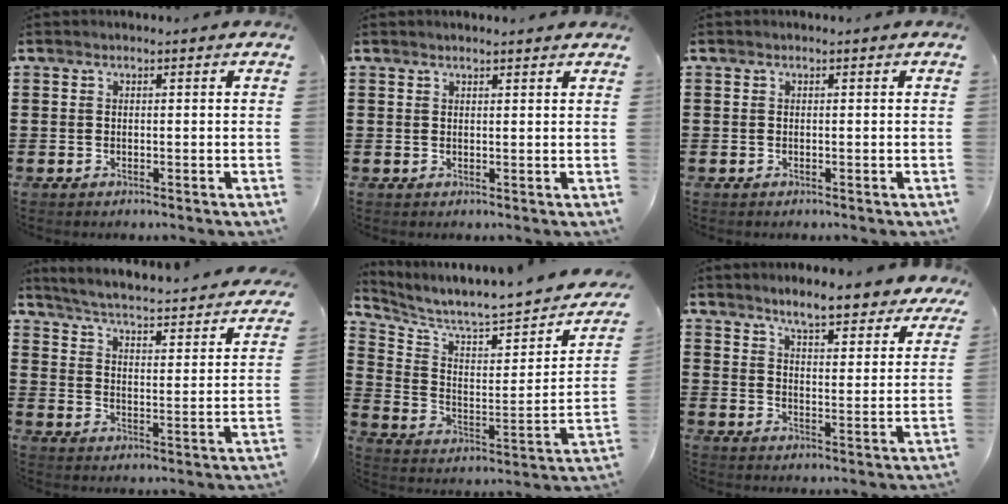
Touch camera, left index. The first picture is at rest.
{"total": 1.2, "force": [1.1, 0.0, 0.3], "torque": [-0.007, 0.000, 0.022]}
{"total": 0.0}
{"total": 2.3, "force": [1.8, -0.4, 1.3], "torque": [-0.040, -0.032, 0.017]}
{"total": 5.2, "force": [4.7, -0.1, 2.2], "torque": [-0.062, -0.057, 0.071]}
{"total": 6.2, "force": [5.9, 0.1, 1.9], "torque": [-0.054, -0.037, 0.100]}